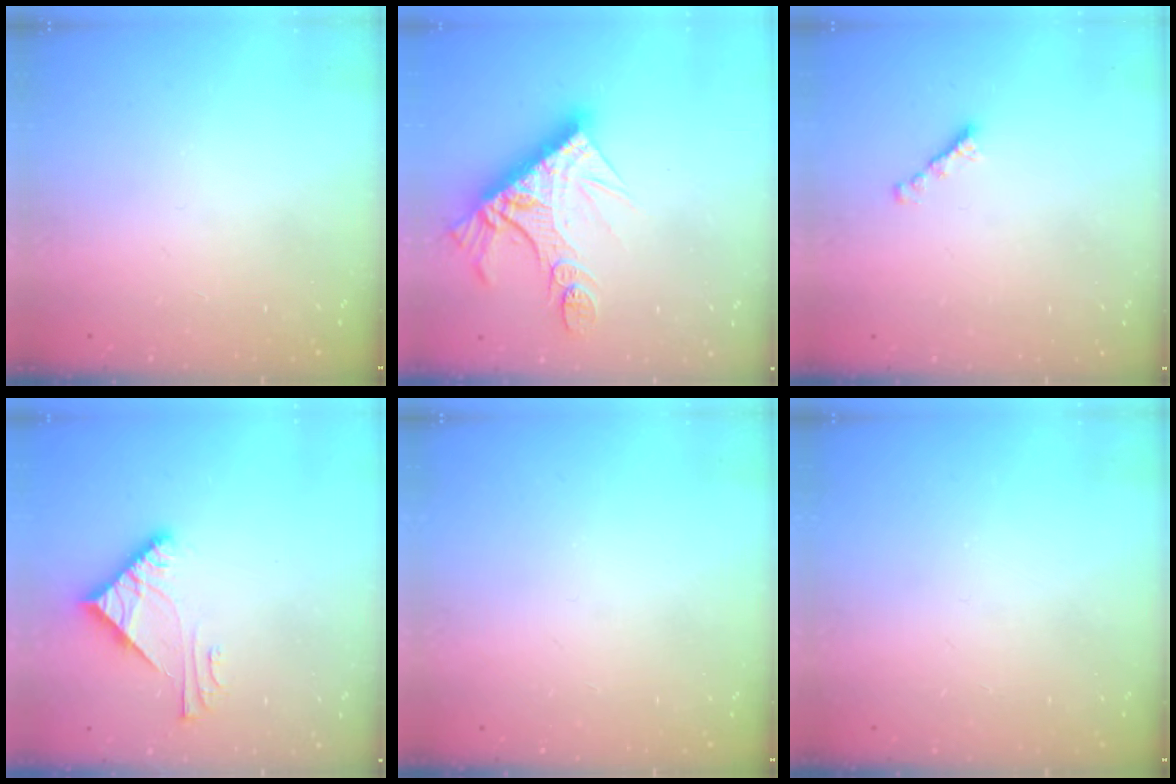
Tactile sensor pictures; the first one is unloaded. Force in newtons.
{"total": 16.2, "press": 16.2, "slide": 1.5}
{"total": 2.7, "press": 2.6, "slide": 0.8}
{"total": 6.6, "press": 6.6, "slide": 0.5}
{"total": 0.0}
{"total": 0.0}